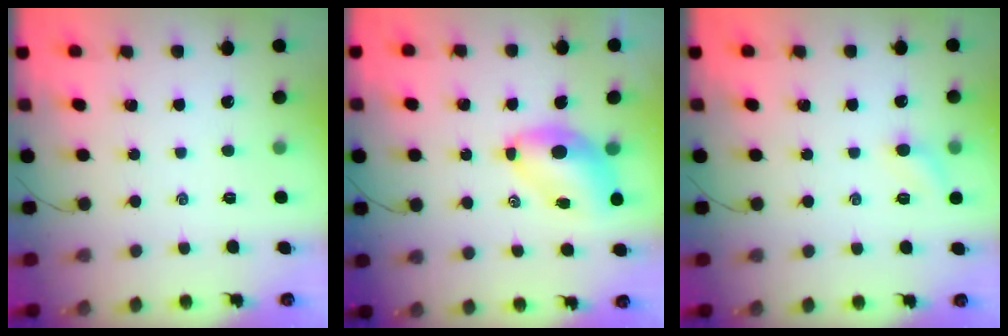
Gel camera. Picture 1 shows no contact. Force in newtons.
{"total": 6.8, "press": 6.6, "slide": 1.7}
{"total": 6.2, "press": 5.9, "slide": 1.9}